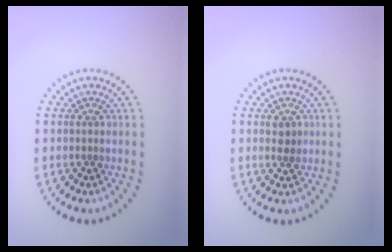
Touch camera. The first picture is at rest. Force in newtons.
{"total": 1.3, "press": 1.2, "slide": 0.3}